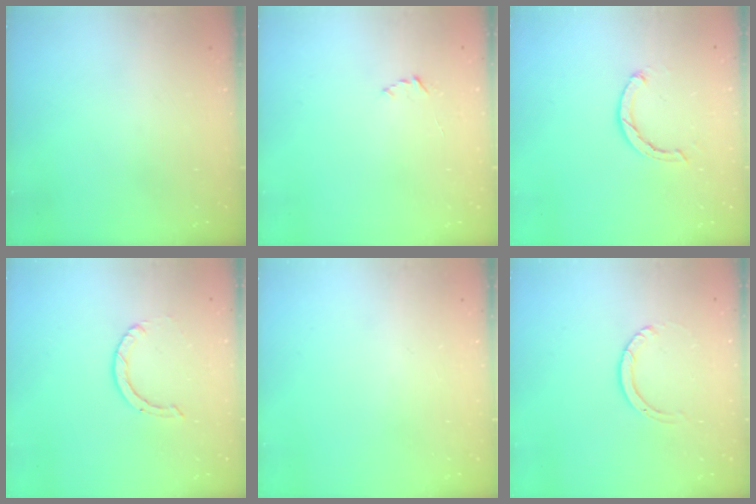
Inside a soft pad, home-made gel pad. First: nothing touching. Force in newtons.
{"total": 1.9, "press": 1.9, "slide": 0.2}
{"total": 2.4, "press": 2.3, "slide": 0.4}
{"total": 0.9, "press": 0.9, "slide": 0.1}
{"total": 0.0}
{"total": 3.5, "press": 3.5, "slide": 0.2}